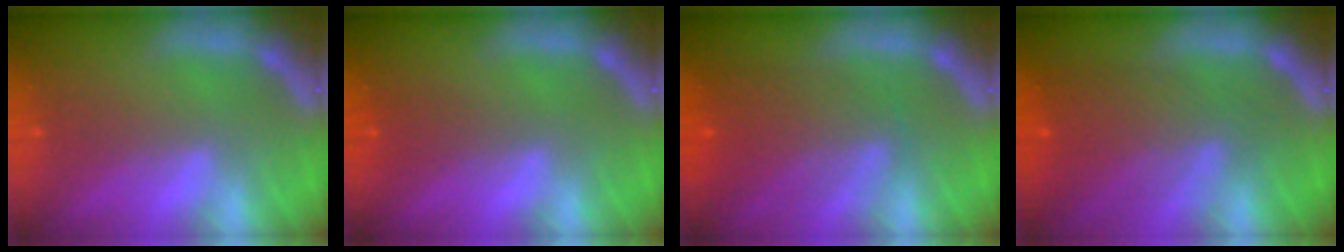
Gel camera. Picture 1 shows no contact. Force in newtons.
{"total": 1.4}
{"total": 6.1}
{"total": 6.6}